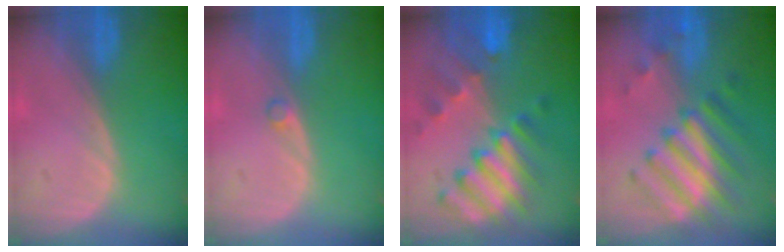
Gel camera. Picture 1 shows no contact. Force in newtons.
{"total": 0.9, "press": 0.9, "slide": 0.2}
{"total": 10.1, "press": 8.8, "slide": 4.9}
{"total": 8.2, "press": 8.1, "slide": 1.2}